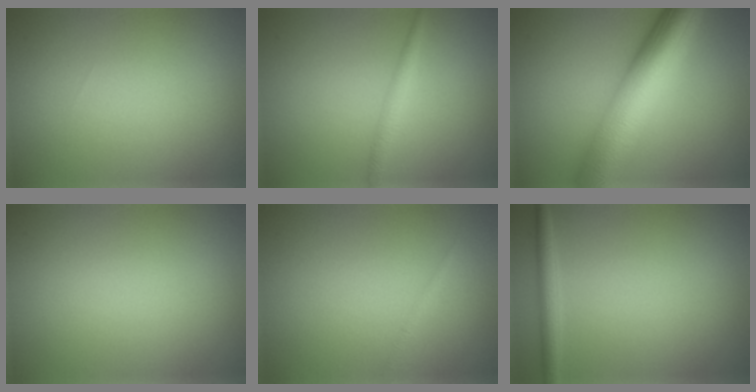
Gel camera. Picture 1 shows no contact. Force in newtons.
{"total": 1.6, "press": 1.6, "slide": 0.1}
{"total": 11.2, "press": 11.2, "slide": 0.2}
{"total": 0.0}
{"total": 0.6, "press": 0.6, "slide": 0.1}
{"total": 1.8, "press": 1.8, "slide": 0.1}